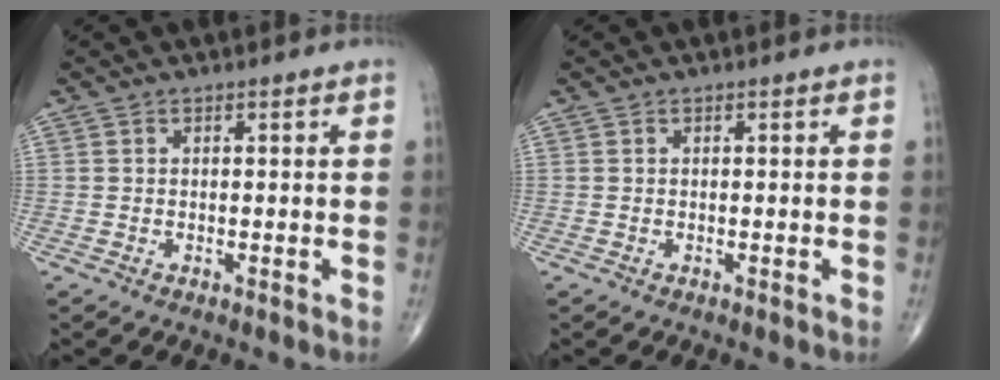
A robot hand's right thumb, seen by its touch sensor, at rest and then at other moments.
{"total": 0.0}